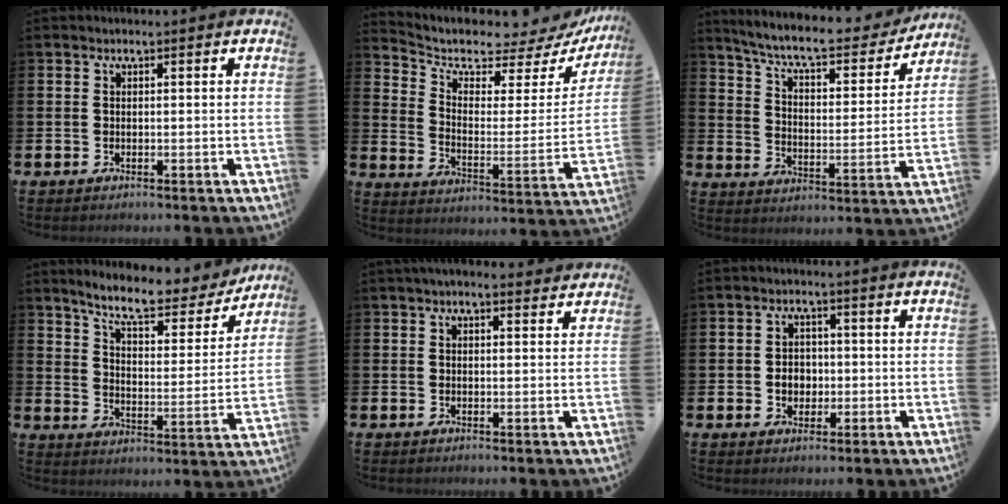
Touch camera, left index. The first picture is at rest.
{"total": 5.6, "force": [5.1, 2.2, 0.9], "torque": [-0.044, -0.052, 0.078]}
{"total": 8.6, "force": [7.7, 1.6, 3.5], "torque": [-0.093, -0.052, 0.126]}
{"total": 8.7, "force": [7.8, 1.6, 3.4], "torque": [-0.082, -0.054, 0.130]}
{"total": 2.2, "force": [2.0, 0.4, 0.8], "torque": [-0.006, -0.006, 0.034]}
{"total": 3.2, "force": [-0.4, 2.7, 1.7], "torque": [-0.016, -0.001, -0.017]}